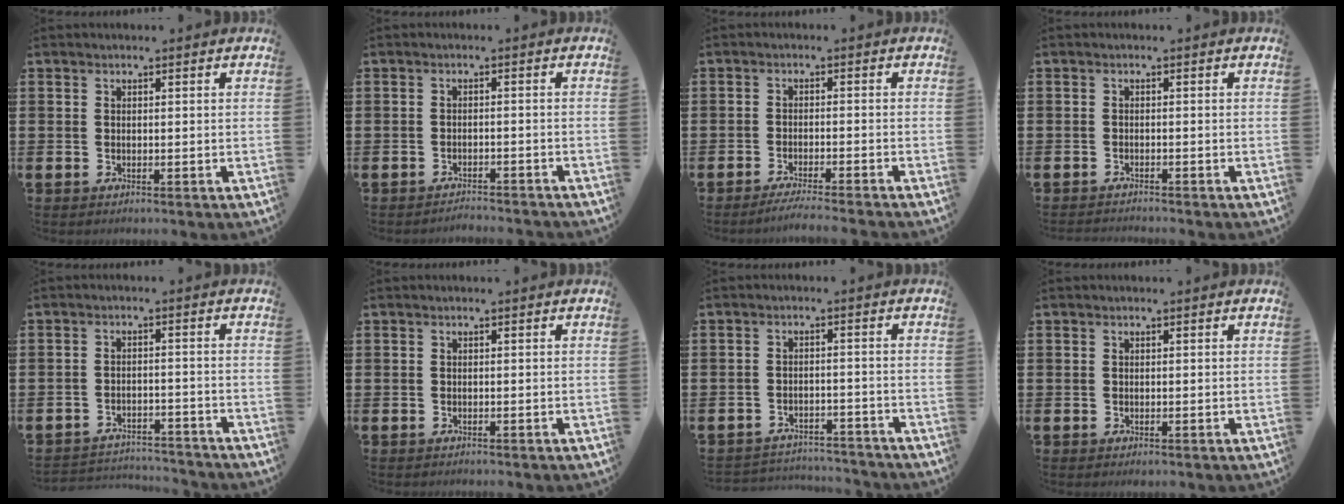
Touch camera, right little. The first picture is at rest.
{"total": 1.6, "force": [-1.5, -0.1, -0.2], "torque": [0.000, 0.005, -0.033]}
{"total": 2.2, "force": [-2.0, -0.3, 1.0], "torque": [-0.015, 0.001, -0.037]}
{"total": 0.8, "force": [-0.8, -0.1, 0.0], "torque": [-0.001, 0.000, -0.017]}
{"total": 2.9, "force": [-2.9, 0.2, -0.1], "torque": [-0.005, 0.001, -0.063]}
{"total": 0.0}
{"total": 2.7, "force": [-2.7, 0.2, -0.2], "torque": [-0.005, 0.002, -0.059]}
{"total": 0.0}